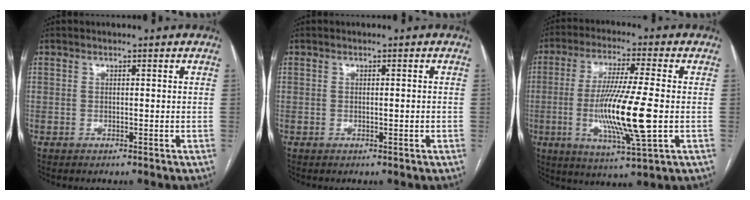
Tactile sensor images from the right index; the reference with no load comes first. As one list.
[{"total": 0.6, "force": [-0.1, 0.0, 0.6], "torque": [-0.011, 0.000, 0.002]}, {"total": 14.2, "force": [-2.0, 0.5, 14.0], "torque": [-0.273, -0.020, -0.037]}]